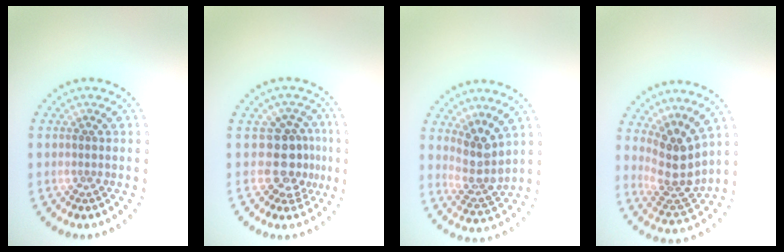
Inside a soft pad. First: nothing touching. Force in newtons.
{"total": 3.5, "press": 2.6, "slide": 2.3}
{"total": 3.4, "press": 2.6, "slide": 2.2}
{"total": 4.0, "press": 3.3, "slide": 2.3}